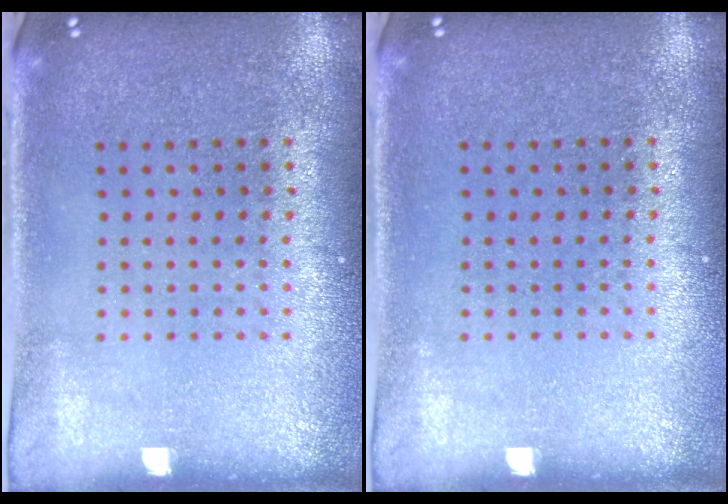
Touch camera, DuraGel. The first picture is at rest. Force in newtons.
{"total": 0.0}